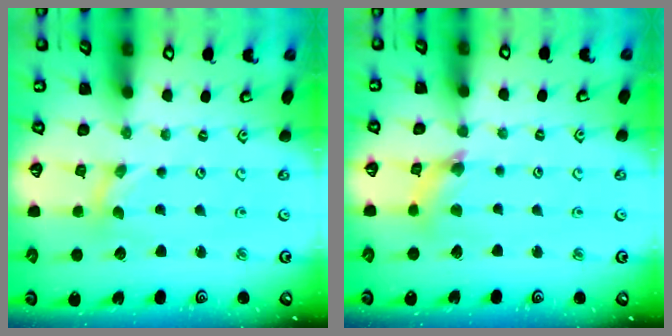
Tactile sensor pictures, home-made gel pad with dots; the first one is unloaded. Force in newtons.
{"total": 4.7, "press": 4.6, "slide": 0.6}